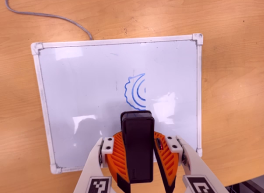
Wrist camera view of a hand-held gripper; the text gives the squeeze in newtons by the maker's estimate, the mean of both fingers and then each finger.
{"total": 10.3, "left": 10.0, "right": 10.5}